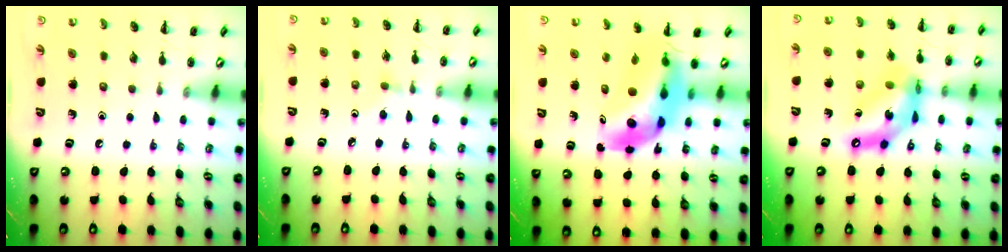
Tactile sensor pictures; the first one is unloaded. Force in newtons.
{"total": 2.5, "press": 2.3, "slide": 1.0}
{"total": 9.7, "press": 9.2, "slide": 3.1}
{"total": 13.6, "press": 13.1, "slide": 3.6}